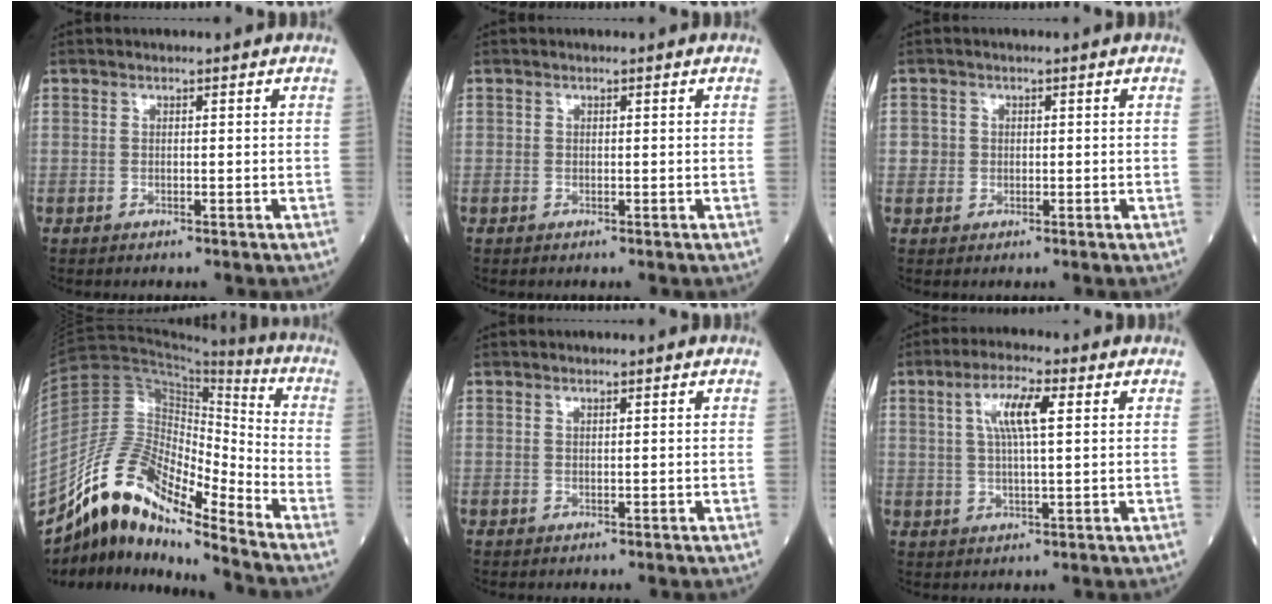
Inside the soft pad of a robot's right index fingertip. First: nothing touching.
{"total": 0.0}
{"total": 1.8, "force": [0.0, 1.8, 0.1], "torque": [0.006, 0.005, -0.003]}
{"total": 15.2, "force": [-11.8, 3.9, 8.8], "torque": [-0.162, 0.051, -0.209]}
{"total": 0.0}
{"total": 6.9, "force": [2.1, 1.2, 6.5], "torque": [-0.125, 0.010, 0.040]}